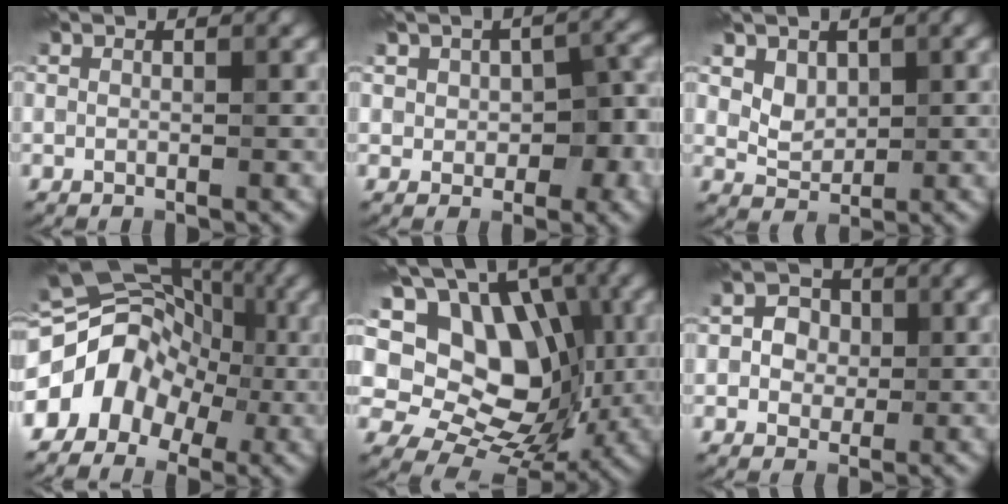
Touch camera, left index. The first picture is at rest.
{"total": 5.3, "force": [0.0, 3.6, 3.9], "torque": [-0.048, 0.002, 0.003]}
{"total": 2.3, "force": [1.1, 1.7, 1.0], "torque": [-0.028, -0.011, 0.030]}
{"total": 8.1, "force": [-2.3, 6.3, 4.5], "torque": [-0.060, 0.028, -0.057]}
{"total": 11.6, "force": [3.1, 8.2, 7.6], "torque": [-0.117, 0.022, 0.046]}
{"total": 2.6, "force": [0.1, 2.3, 1.2], "torque": [-0.014, 0.007, -0.007]}